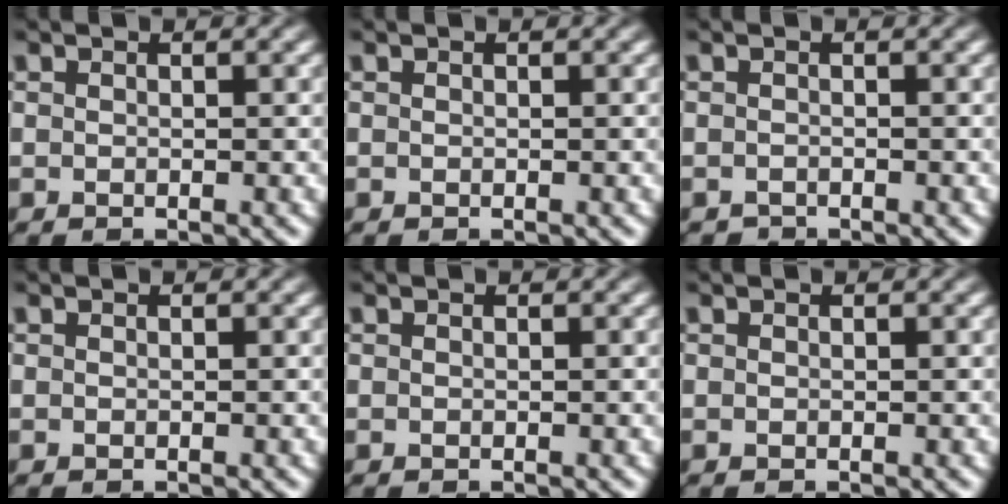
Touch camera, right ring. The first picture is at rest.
{"total": 0.0}
{"total": 1.2, "force": [-1.1, -0.1, -0.3], "torque": [0.012, -0.008, -0.015]}
{"total": 0.0}
{"total": 0.0}
{"total": 0.0}